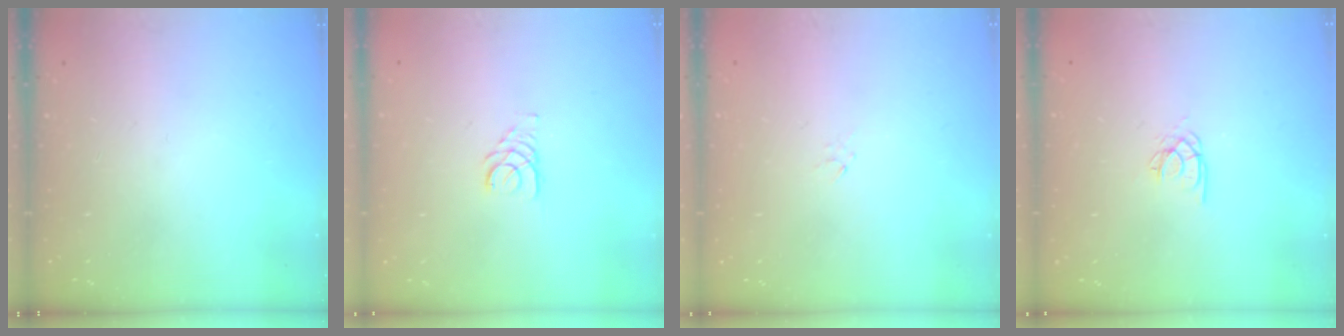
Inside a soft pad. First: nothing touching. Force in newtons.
{"total": 2.7, "press": 2.7, "slide": 0.2}
{"total": 0.0}
{"total": 2.5, "press": 2.5, "slide": 0.1}